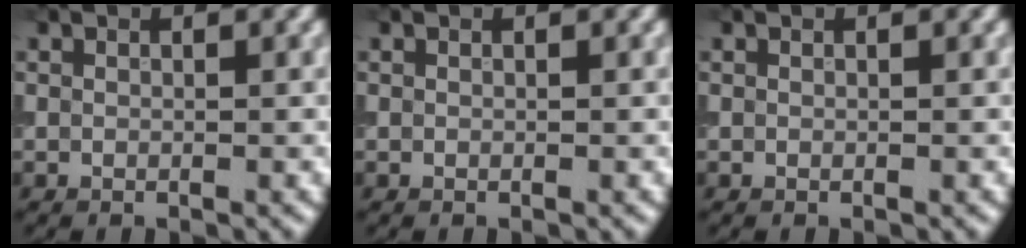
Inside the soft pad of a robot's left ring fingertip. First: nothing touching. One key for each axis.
{"total": 0.0}
{"total": 0.0}